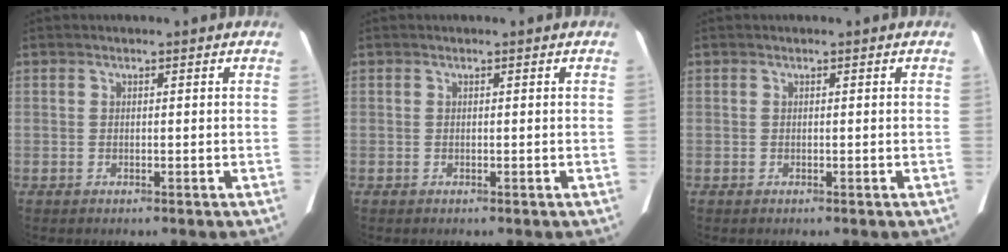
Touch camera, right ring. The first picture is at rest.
{"total": 0.0}
{"total": 0.0}